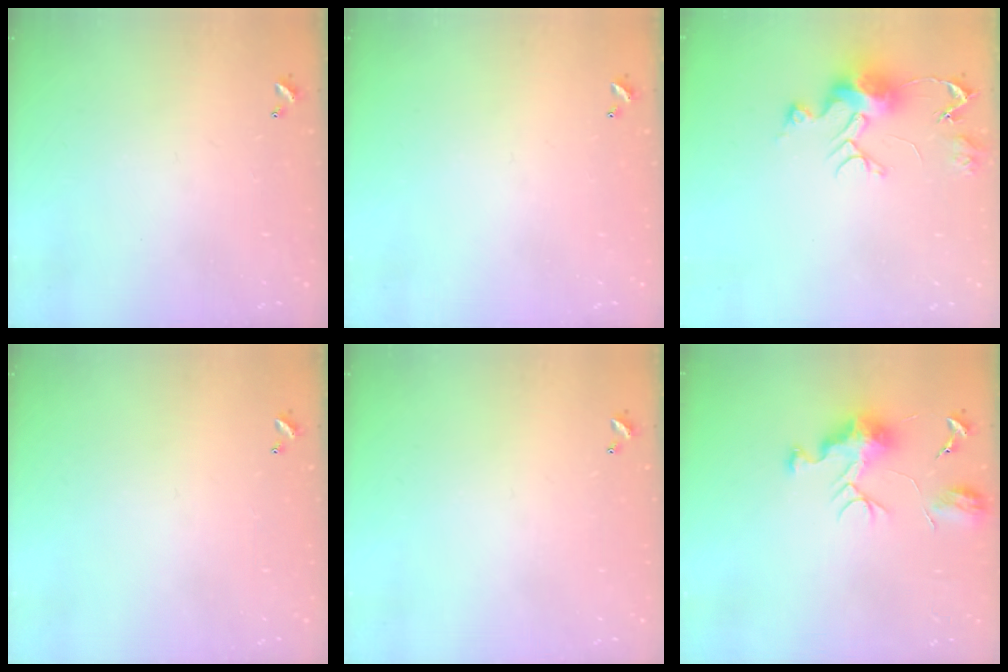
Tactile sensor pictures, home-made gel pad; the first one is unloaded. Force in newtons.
{"total": 0.0}
{"total": 10.8, "press": 10.8, "slide": 0.9}
{"total": 0.0}
{"total": 0.0}
{"total": 8.7, "press": 8.7, "slide": 0.7}